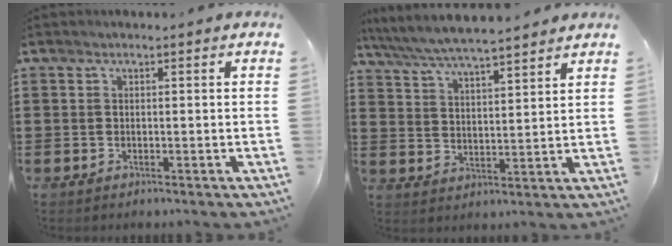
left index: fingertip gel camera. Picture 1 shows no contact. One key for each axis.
{"total": 5.9, "fx": 5.6, "fy": 0.2, "fz": 1.8, "tx": -0.059, "ty": -0.028, "tz": 0.097}